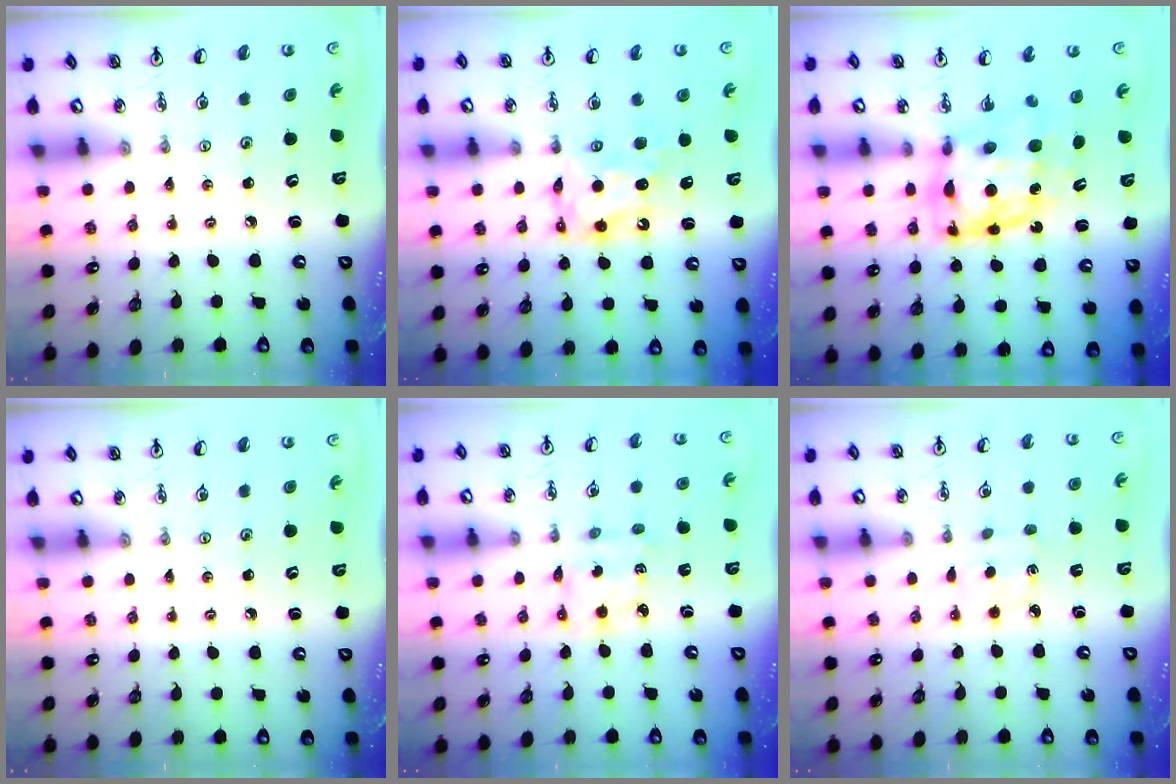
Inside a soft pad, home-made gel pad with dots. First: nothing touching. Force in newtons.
{"total": 7.2, "press": 7.2, "slide": 0.6}
{"total": 10.4, "press": 10.4, "slide": 0.8}
{"total": 0.0}
{"total": 2.4, "press": 2.4, "slide": 0.2}
{"total": 1.9, "press": 1.9, "slide": 0.4}